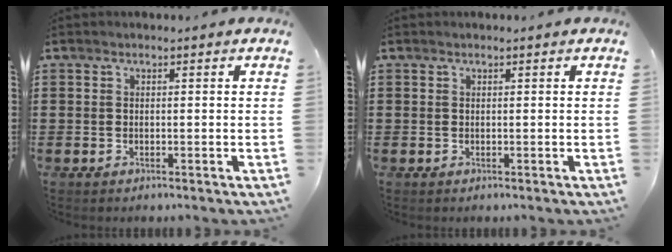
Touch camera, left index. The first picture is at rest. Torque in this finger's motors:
{"motor_torque": [0.05, 0.01, 0.01, -0.01]}